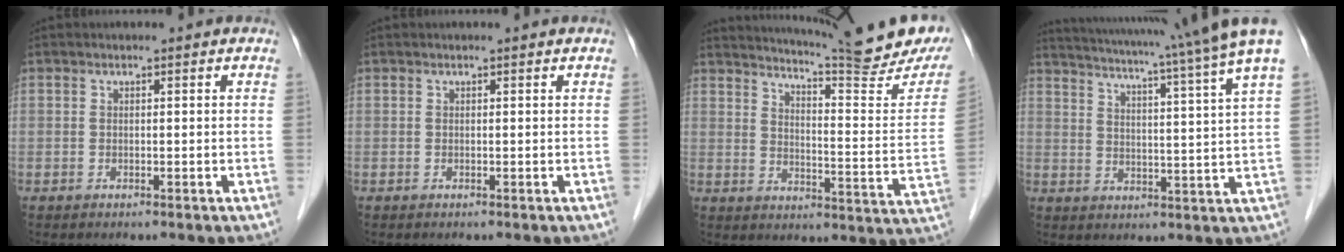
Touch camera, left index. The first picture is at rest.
{"total": 0.0}
{"total": 20.1, "force": [18.3, 0.0, 8.2], "torque": [-0.127, -0.080, 0.226]}
{"total": 17.1, "force": [14.7, -2.0, 8.6], "torque": [-0.146, -0.034, 0.180]}